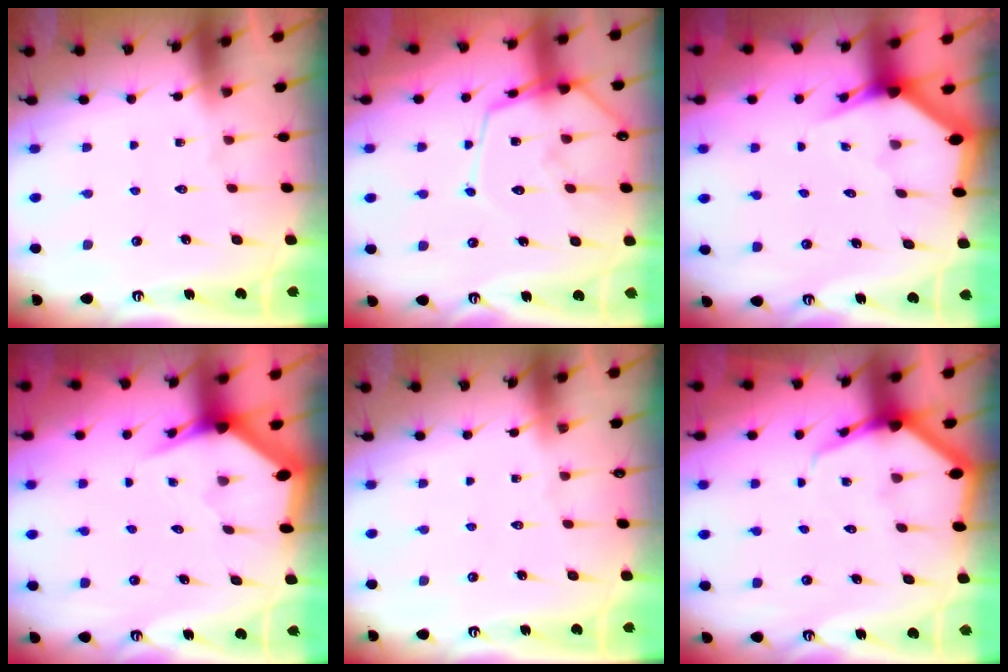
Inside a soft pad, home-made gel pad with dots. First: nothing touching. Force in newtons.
{"total": 11.5, "press": 11.4, "slide": 1.2}
{"total": 3.0, "press": 3.0, "slide": 0.0}
{"total": 3.5, "press": 3.5, "slide": 0.0}
{"total": 0.0}
{"total": 5.6, "press": 5.6, "slide": 0.7}